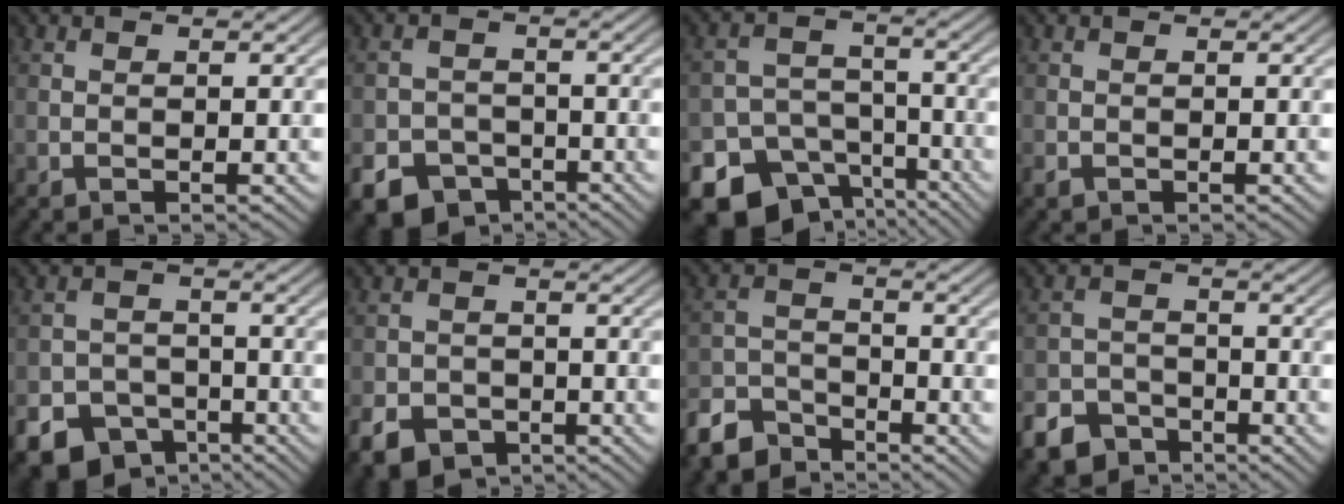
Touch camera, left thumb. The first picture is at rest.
{"total": 8.5, "force": [-5.7, 5.9, 2.2], "torque": [-0.036, -0.021, -0.101]}
{"total": 13.5, "force": [-9.0, 9.2, 3.8], "torque": [-0.094, -0.037, -0.129]}
{"total": 0.6, "force": [-0.5, 0.4, 0.2], "torque": [-0.005, -0.003, -0.009]}
{"total": 9.7, "force": [-6.6, 6.6, 2.7], "torque": [-0.046, -0.024, -0.113]}
{"total": 4.6, "force": [-2.8, 3.2, 1.9], "torque": [-0.040, -0.008, -0.055]}
{"total": 6.6, "force": [-5.5, 3.0, 2.2], "torque": [-0.048, -0.008, -0.120]}
{"total": 5.8, "force": [-4.3, 3.4, 1.9], "torque": [-0.040, -0.006, -0.087]}